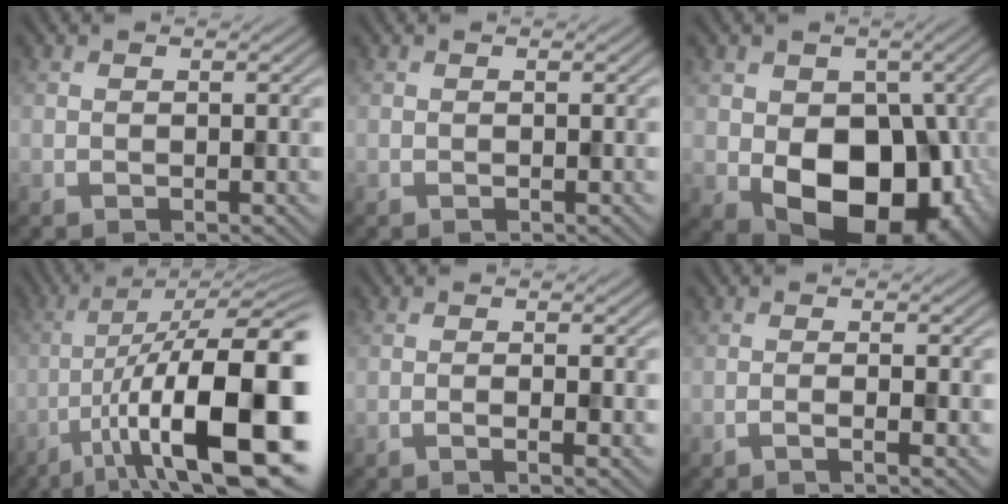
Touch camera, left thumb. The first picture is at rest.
{"total": 0.0}
{"total": 14.0, "force": [-2.6, 9.9, 9.6], "torque": [-0.137, -0.034, -0.030]}
{"total": 19.0, "force": [-6.0, 5.9, 17.0], "torque": [-0.251, -0.005, -0.093]}
{"total": 2.1, "force": [-0.5, 0.3, 2.0], "torque": [-0.032, 0.003, -0.014]}
{"total": 2.5, "force": [-0.7, 0.4, 2.3], "torque": [-0.034, 0.007, -0.020]}